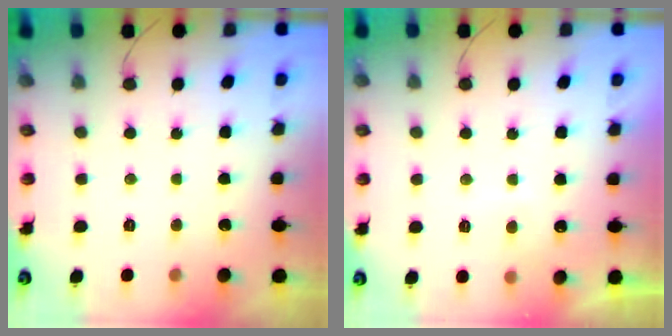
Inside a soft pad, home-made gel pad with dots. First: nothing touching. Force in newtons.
{"total": 1.8, "press": 1.7, "slide": 0.7}